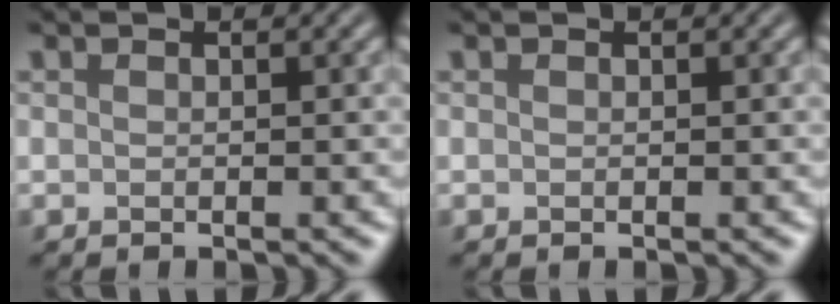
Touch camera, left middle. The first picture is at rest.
{"total": 0.0}